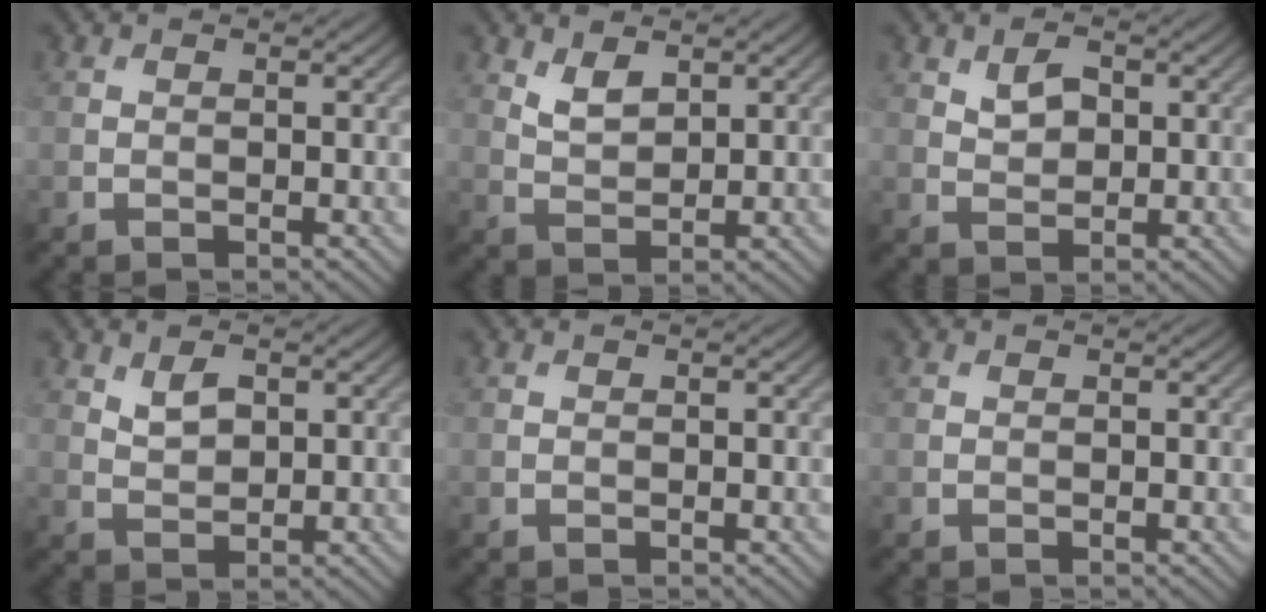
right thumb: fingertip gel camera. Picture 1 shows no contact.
{"total": 3.1, "force": [1.9, 1.5, 1.9], "torque": [-0.045, -0.007, 0.044]}
{"total": 2.9, "force": [1.1, 1.8, 1.9], "torque": [-0.038, 0.000, 0.022]}
{"total": 2.7, "force": [1.4, 1.5, 1.8], "torque": [-0.039, -0.003, 0.031]}
{"total": 0.0}
{"total": 0.0}